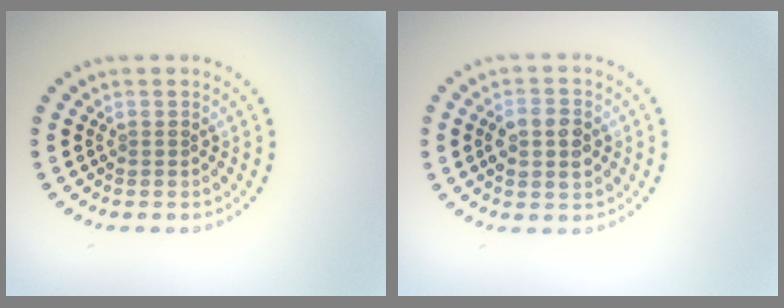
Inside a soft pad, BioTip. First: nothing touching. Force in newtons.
{"total": 3.5, "press": 3.5, "slide": 0.2}